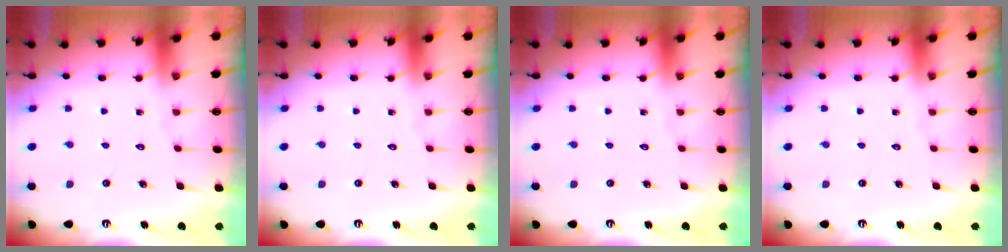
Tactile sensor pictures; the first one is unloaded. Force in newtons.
{"total": 0.0}
{"total": 0.0}
{"total": 0.0}